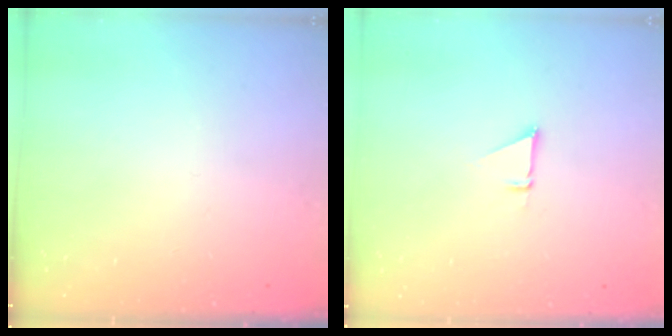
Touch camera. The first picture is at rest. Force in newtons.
{"total": 1.5, "press": 1.5, "slide": 0.1}